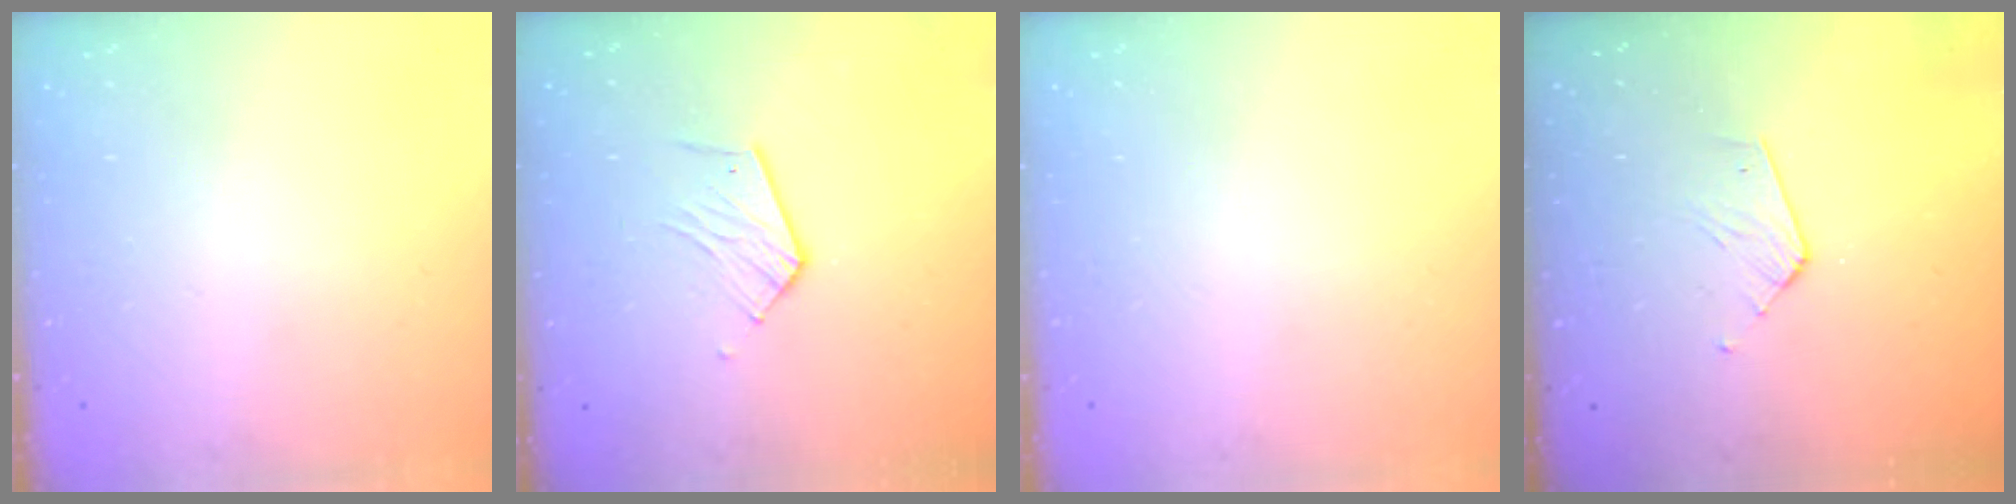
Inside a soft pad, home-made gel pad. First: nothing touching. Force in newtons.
{"total": 6.7, "press": 6.7, "slide": 0.2}
{"total": 0.0}
{"total": 4.1, "press": 4.1, "slide": 0.4}